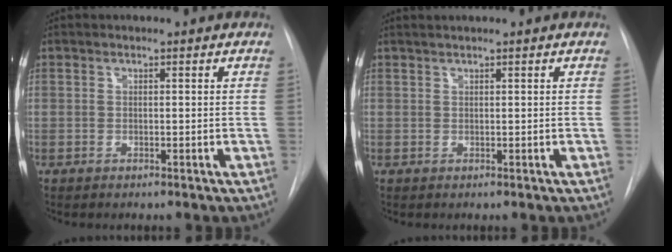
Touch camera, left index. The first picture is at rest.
{"total": 1.5, "force": [1.3, -0.4, 0.6], "torque": [-0.010, 0.012, 0.029]}